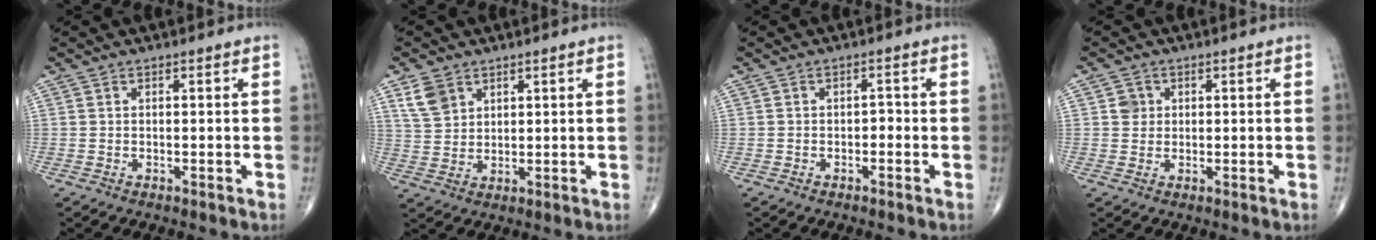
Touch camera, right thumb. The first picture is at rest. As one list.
[{"total": 5.5, "force": [3.2, 3.8, 2.4], "torque": [-0.033, -0.012, 0.068]}, {"total": 1.2, "force": [-0.6, 0.8, 0.7], "torque": [0.002, 0.005, -0.014]}, {"total": 2.4, "force": [0.6, 2.2, 0.7], "torque": [0.001, 0.000, 0.008]}]